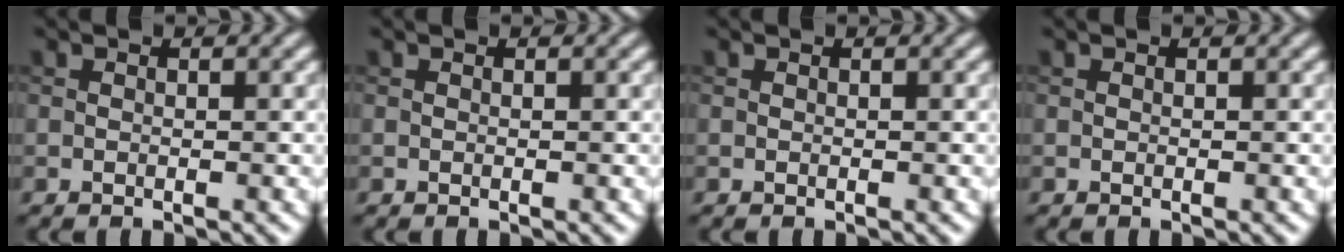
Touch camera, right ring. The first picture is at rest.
{"total": 0.0}
{"total": 0.0}
{"total": 0.0}